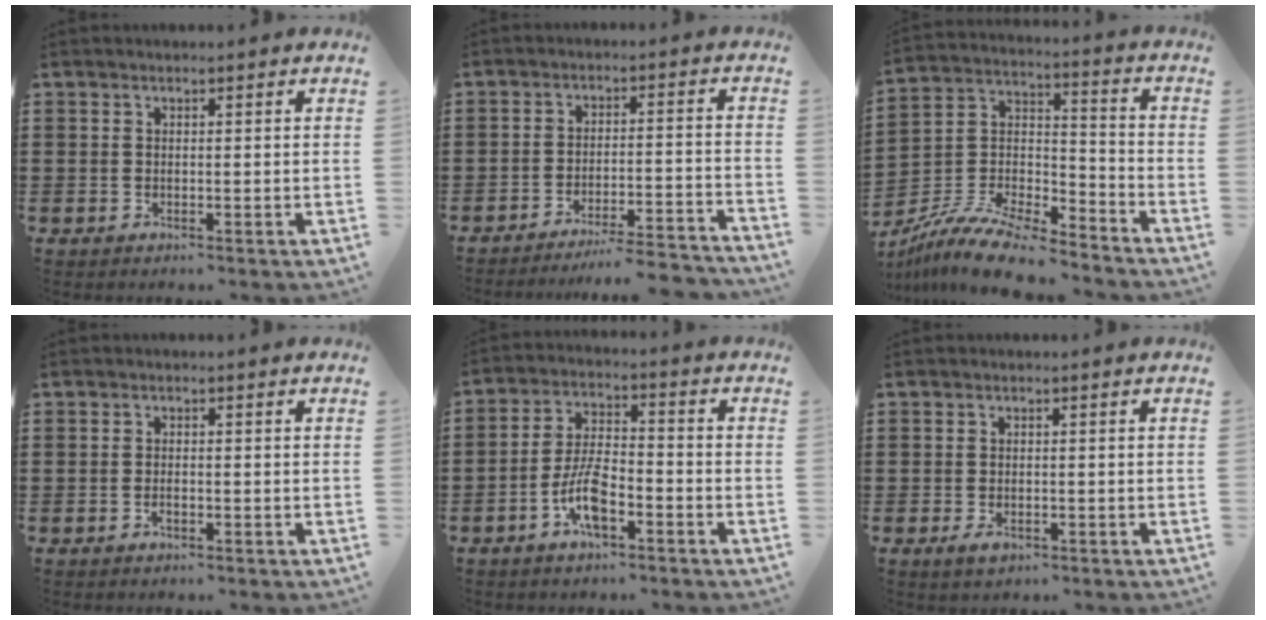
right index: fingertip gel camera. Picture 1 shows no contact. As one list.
[{"total": 5.2, "force": [-4.9, -0.5, 1.5], "torque": [-0.027, -0.011, -0.098]}, {"total": 11.4, "force": [-10.1, 2.4, 4.7], "torque": [-0.102, 0.019, -0.202]}, {"total": 1.1, "force": [-0.6, 0.3, 0.8], "torque": [-0.018, -0.006, -0.010]}, {"total": 7.5, "force": [-3.6, 2.7, 6.0], "torque": [-0.138, -0.003, -0.071]}, {"total": 1.4, "force": [-0.8, 0.8, 0.8], "torque": [-0.017, -0.001, -0.015]}]